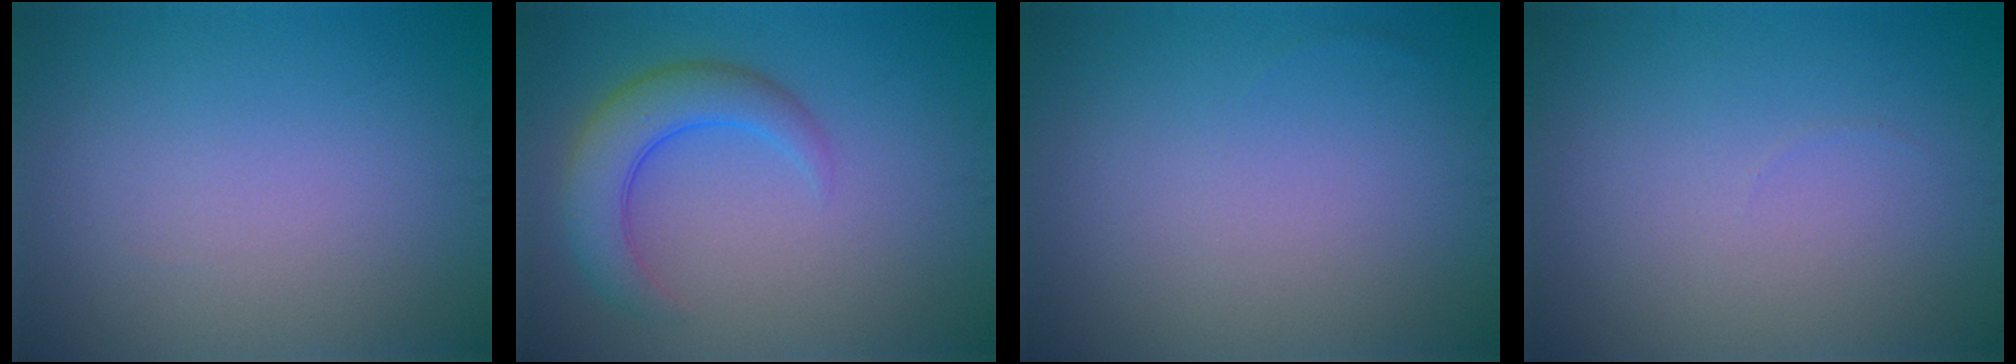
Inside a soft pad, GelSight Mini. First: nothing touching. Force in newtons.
{"total": 4.6, "press": 4.5, "slide": 0.2}
{"total": 0.0}
{"total": 0.0}